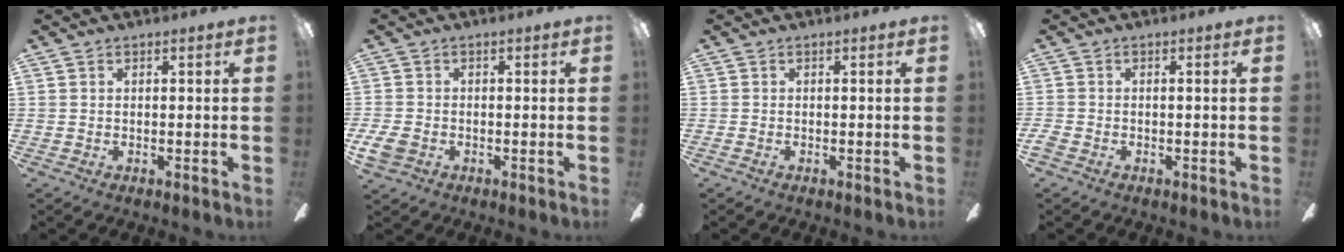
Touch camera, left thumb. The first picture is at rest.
{"total": 4.0, "force": [-1.4, 2.8, 2.4], "torque": [-0.056, 0.004, -0.027]}
{"total": 0.7, "force": [-0.2, -0.1, 0.6], "torque": [-0.009, -0.001, -0.003]}
{"total": 1.5, "force": [-0.5, 0.2, 1.4], "torque": [-0.025, 0.002, -0.009]}